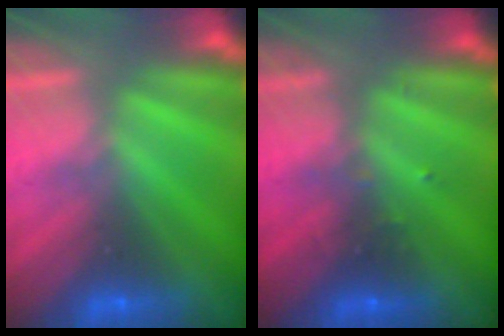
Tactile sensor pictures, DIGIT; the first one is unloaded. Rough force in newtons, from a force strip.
{"total": 2.4}